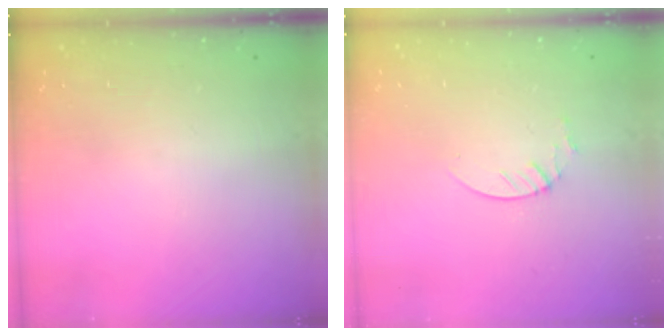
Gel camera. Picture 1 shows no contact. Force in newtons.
{"total": 1.9, "press": 1.9, "slide": 0.2}